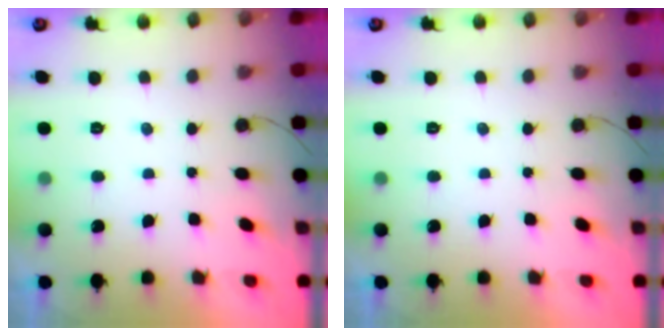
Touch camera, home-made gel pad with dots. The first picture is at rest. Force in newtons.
{"total": 0.0}